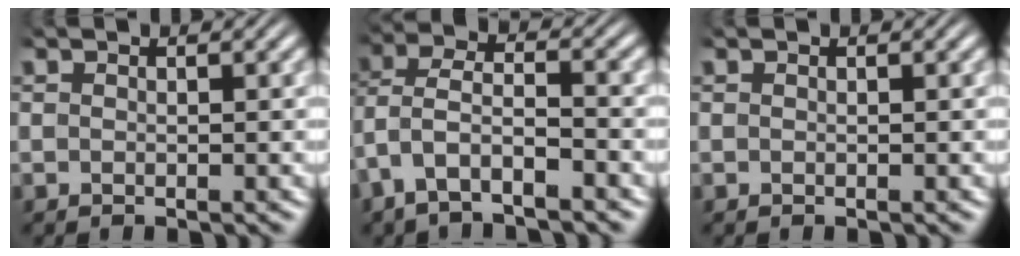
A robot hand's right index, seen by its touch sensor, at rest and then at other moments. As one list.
[{"total": 3.9, "force": [-0.8, 2.9, 2.5], "torque": [-0.082, -0.022, -0.005]}, {"total": 0.0}]